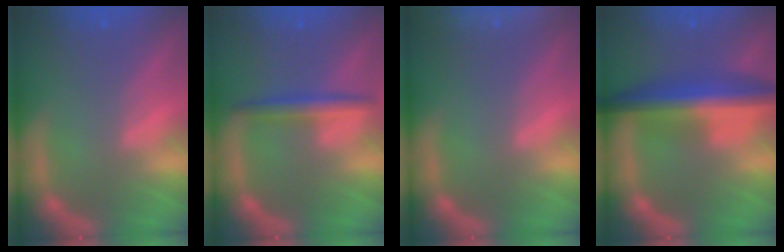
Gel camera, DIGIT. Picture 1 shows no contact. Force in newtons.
{"total": 3.0}
{"total": 9.5}
{"total": 8.0}